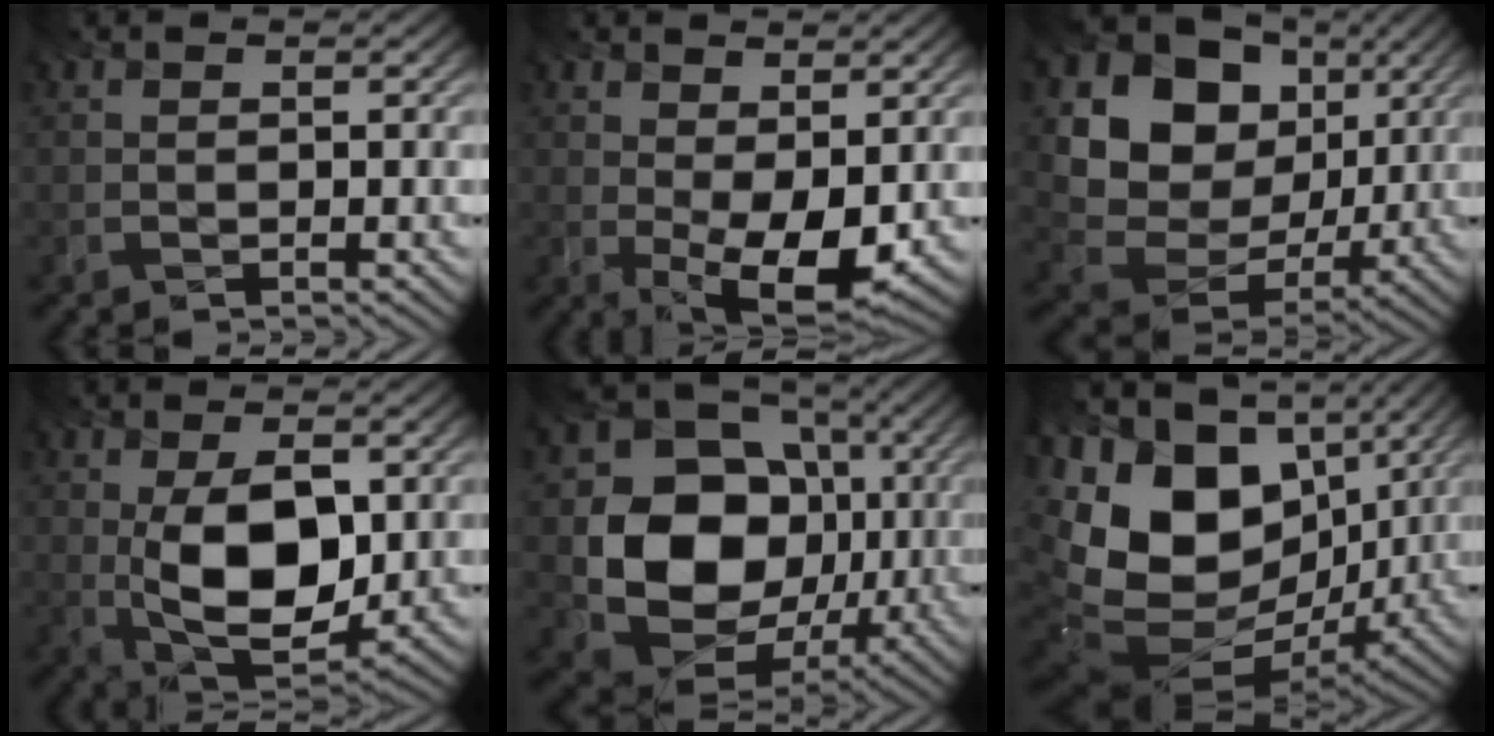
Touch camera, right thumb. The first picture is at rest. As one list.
[{"total": 8.1, "force": [-0.2, 4.1, 6.9], "torque": [-0.120, -0.010, 0.003]}, {"total": 15.3, "force": [3.7, 12.6, 7.9], "torque": [-0.177, 0.020, 0.076]}, {"total": 11.4, "force": [-0.8, 6.2, 9.5], "torque": [-0.185, -0.006, -0.009]}, {"total": 14.9, "force": [-1.3, 12.6, 7.8], "torque": [-0.146, -0.039, -0.023]}, {"total": 20.8, "force": [1.6, 14.7, 14.7], "torque": [-0.317, -0.020, 0.074]}]